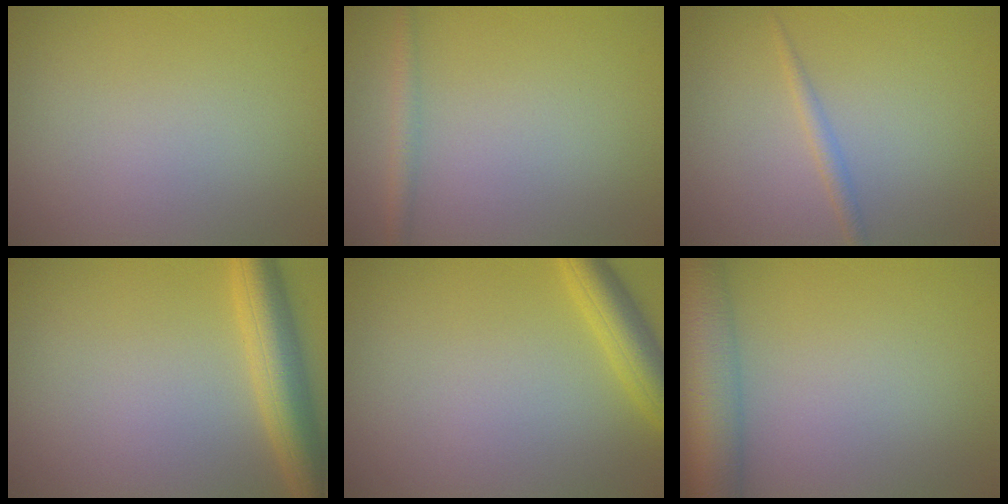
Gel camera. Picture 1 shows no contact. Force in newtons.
{"total": 1.5, "press": 1.5, "slide": 0.1}
{"total": 1.2, "press": 1.2, "slide": 0.0}
{"total": 5.5, "press": 5.5, "slide": 0.2}
{"total": 3.4, "press": 3.4, "slide": 0.2}
{"total": 7.5, "press": 7.5, "slide": 0.4}